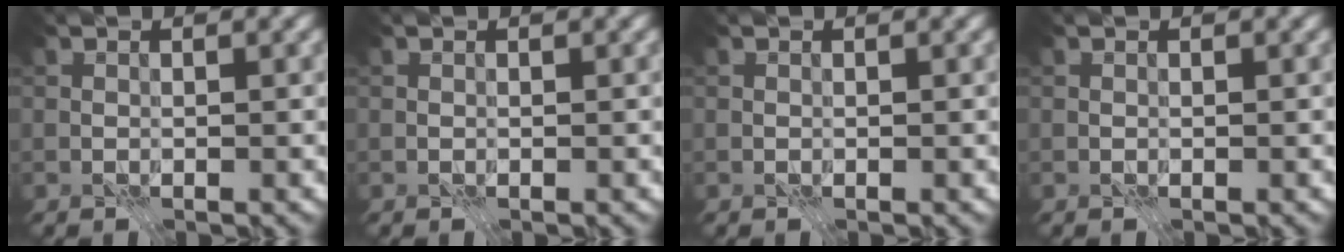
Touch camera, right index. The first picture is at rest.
{"total": 0.0}
{"total": 0.0}
{"total": 0.0}